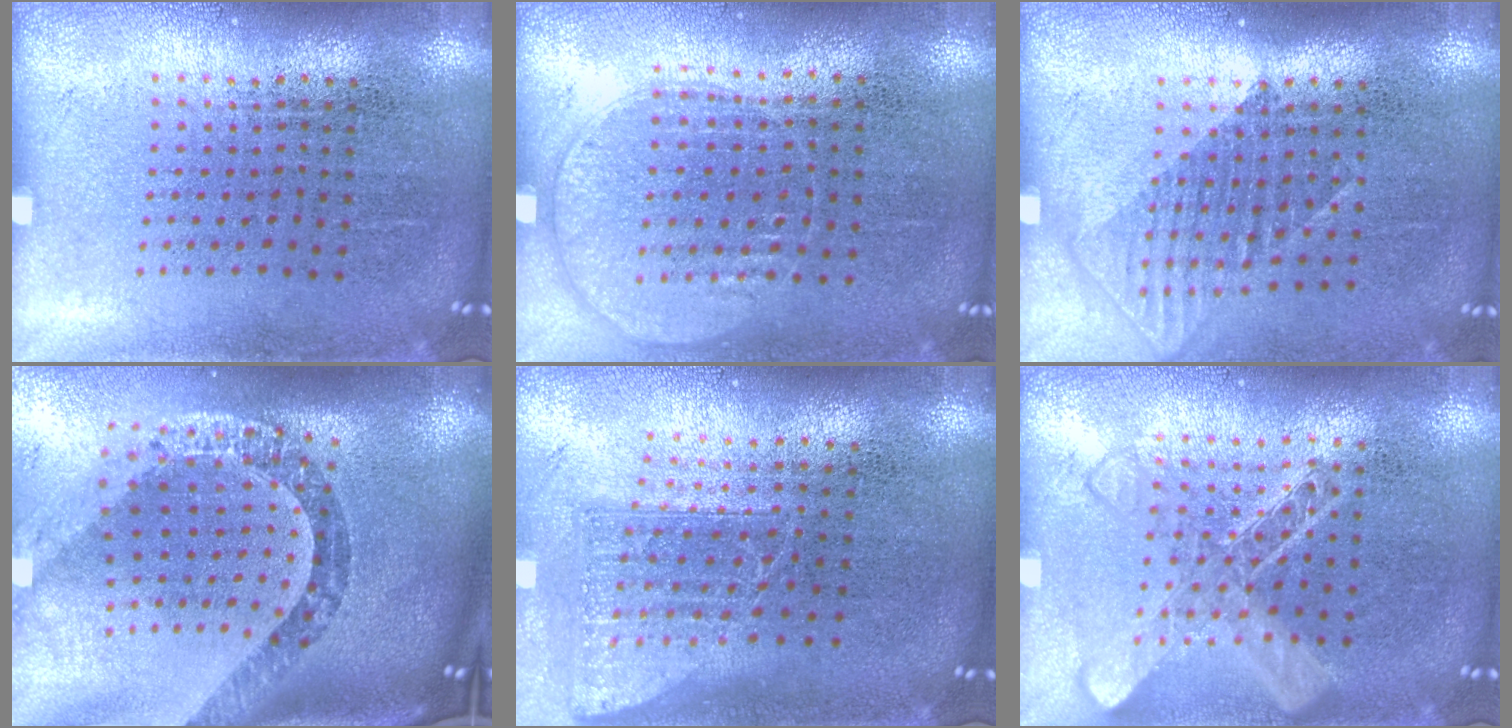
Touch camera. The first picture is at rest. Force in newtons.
{"total": 1.0, "press": 0.9, "slide": 0.4}
{"total": 1.2, "press": 1.0, "slide": 0.8}
{"total": 3.0, "press": 2.2, "slide": 2.0}
{"total": 1.7, "press": 1.3, "slide": 1.1}
{"total": 2.9, "press": 2.9, "slide": 0.5}